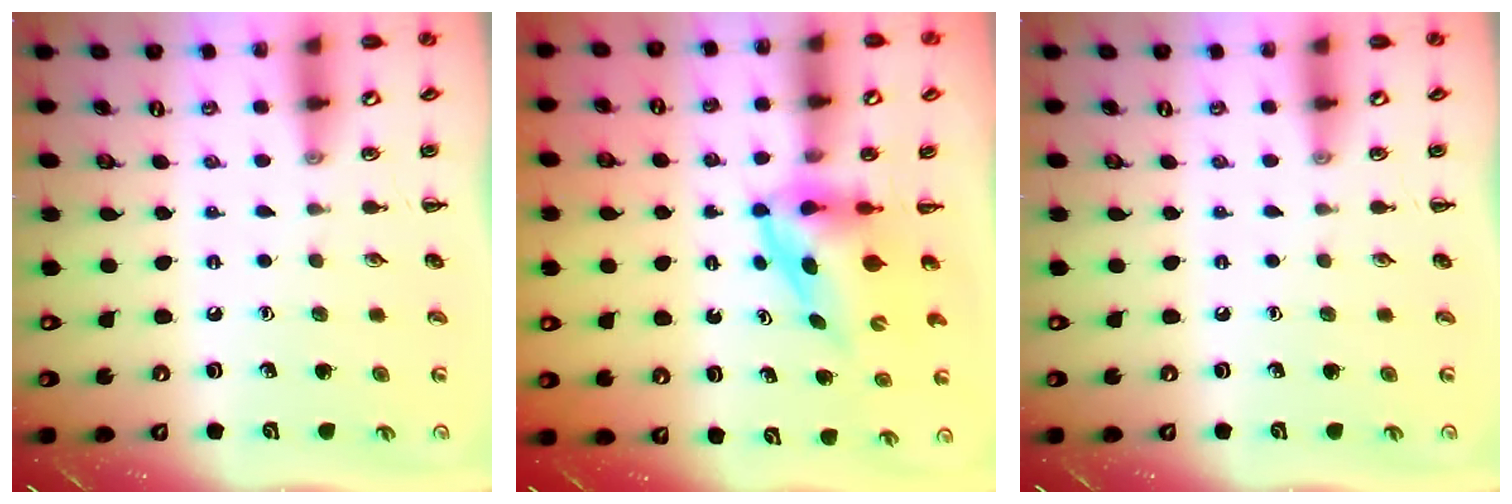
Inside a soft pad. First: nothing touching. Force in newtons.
{"total": 3.9, "press": 3.8, "slide": 0.7}
{"total": 0.0}